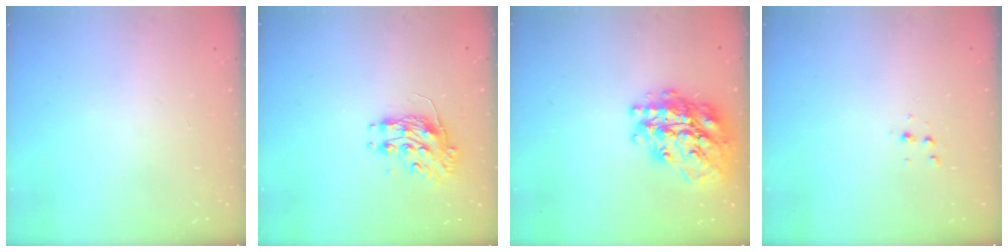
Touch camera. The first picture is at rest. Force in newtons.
{"total": 9.2, "press": 9.2, "slide": 0.1}
{"total": 24.1, "press": 24.0, "slide": 2.1}
{"total": 3.6, "press": 3.5, "slide": 0.9}